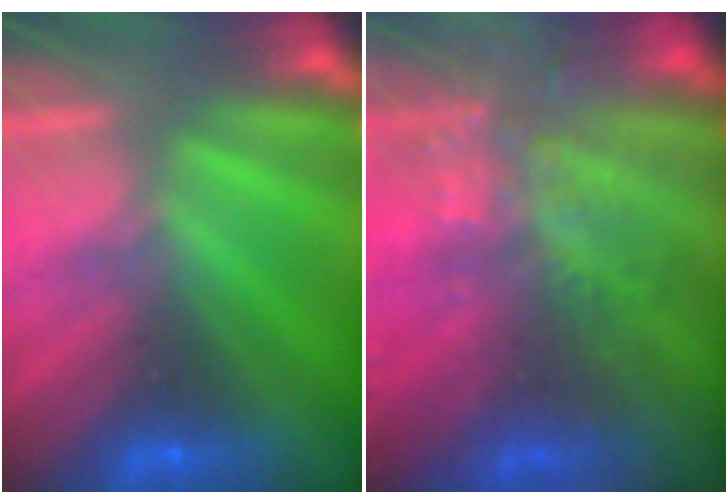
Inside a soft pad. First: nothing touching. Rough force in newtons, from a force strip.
{"total": 6.5}